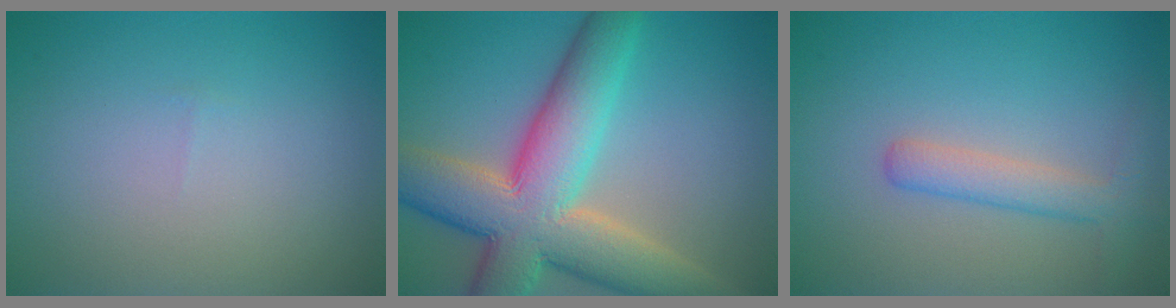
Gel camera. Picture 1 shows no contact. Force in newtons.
{"total": 11.8, "press": 11.7, "slide": 0.9}
{"total": 2.3, "press": 2.3, "slide": 0.1}